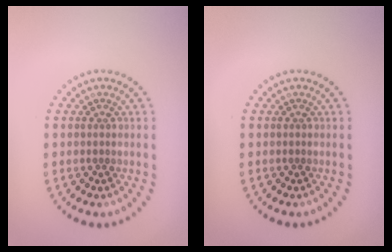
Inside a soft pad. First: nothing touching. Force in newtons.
{"total": 0.0}